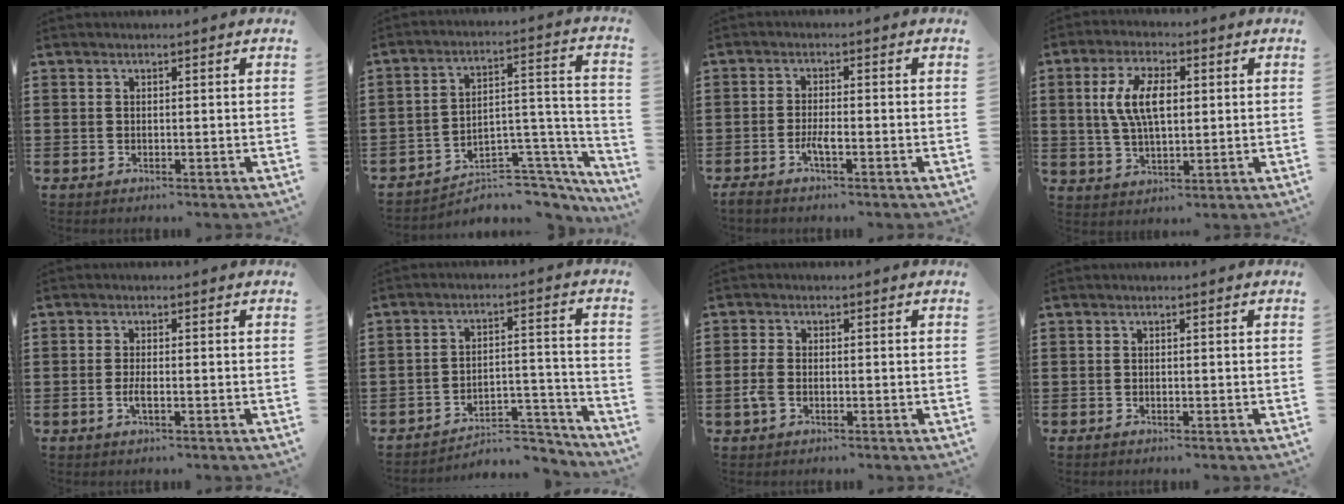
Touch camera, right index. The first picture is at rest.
{"total": 5.2, "force": [-4.3, 1.9, 2.2], "torque": [-0.041, -0.004, -0.083]}
{"total": 2.6, "force": [-1.4, 0.4, 2.2], "torque": [-0.051, -0.006, -0.030]}
{"total": 8.0, "force": [1.3, 3.8, 6.9], "torque": [-0.146, 0.012, 0.019]}
{"total": 2.0, "force": [-0.7, 0.4, 1.9], "torque": [-0.041, -0.005, -0.014]}
{"total": 5.9, "force": [-5.4, 1.4, 1.9], "torque": [-0.029, 0.011, -0.106]}
{"total": 2.6, "force": [-0.9, 1.3, 2.0], "torque": [-0.059, -0.007, -0.023]}
{"total": 0.0}